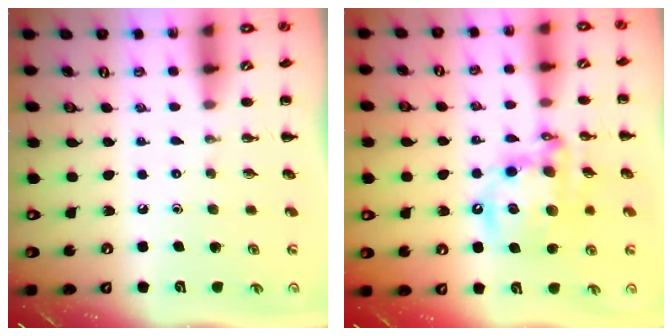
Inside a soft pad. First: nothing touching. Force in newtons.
{"total": 15.0, "press": 14.6, "slide": 3.6}